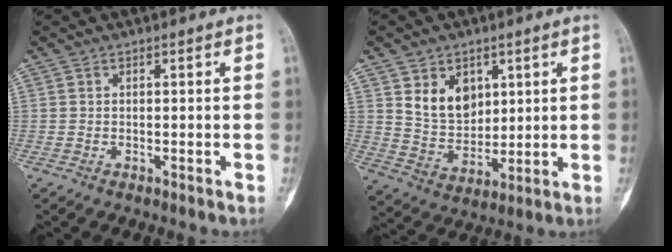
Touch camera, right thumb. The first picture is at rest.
{"total": 9.5, "force": [3.7, 6.9, 5.4], "torque": [-0.063, -0.031, 0.081]}